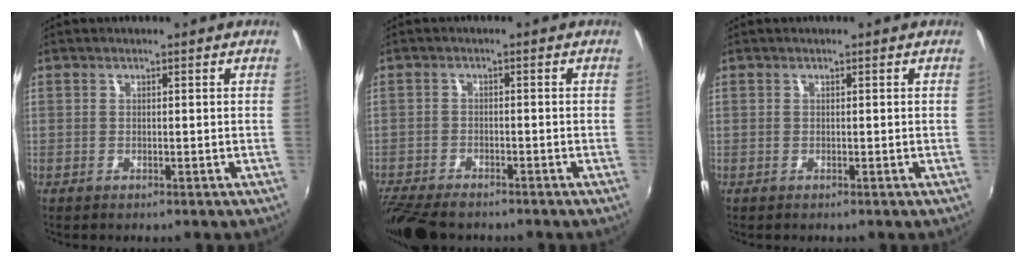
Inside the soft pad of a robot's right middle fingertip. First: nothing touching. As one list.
[{"total": 9.4, "force": [-8.0, 2.8, 4.0], "torque": [-0.106, -0.032, -0.143]}, {"total": 0.0}]